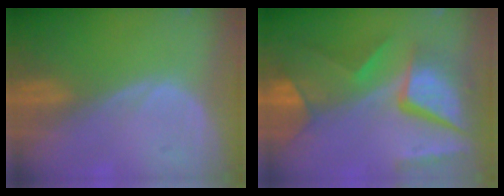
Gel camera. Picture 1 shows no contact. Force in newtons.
{"total": 11.8, "press": 9.8, "slide": 6.6}